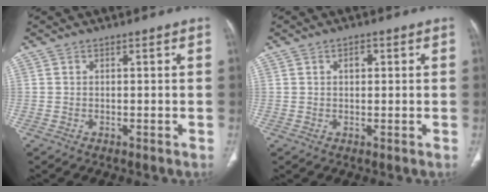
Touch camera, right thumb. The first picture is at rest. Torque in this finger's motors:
{"motor_torque": [-0.38, -0.13, -0.23, 0.19, 0.01]}